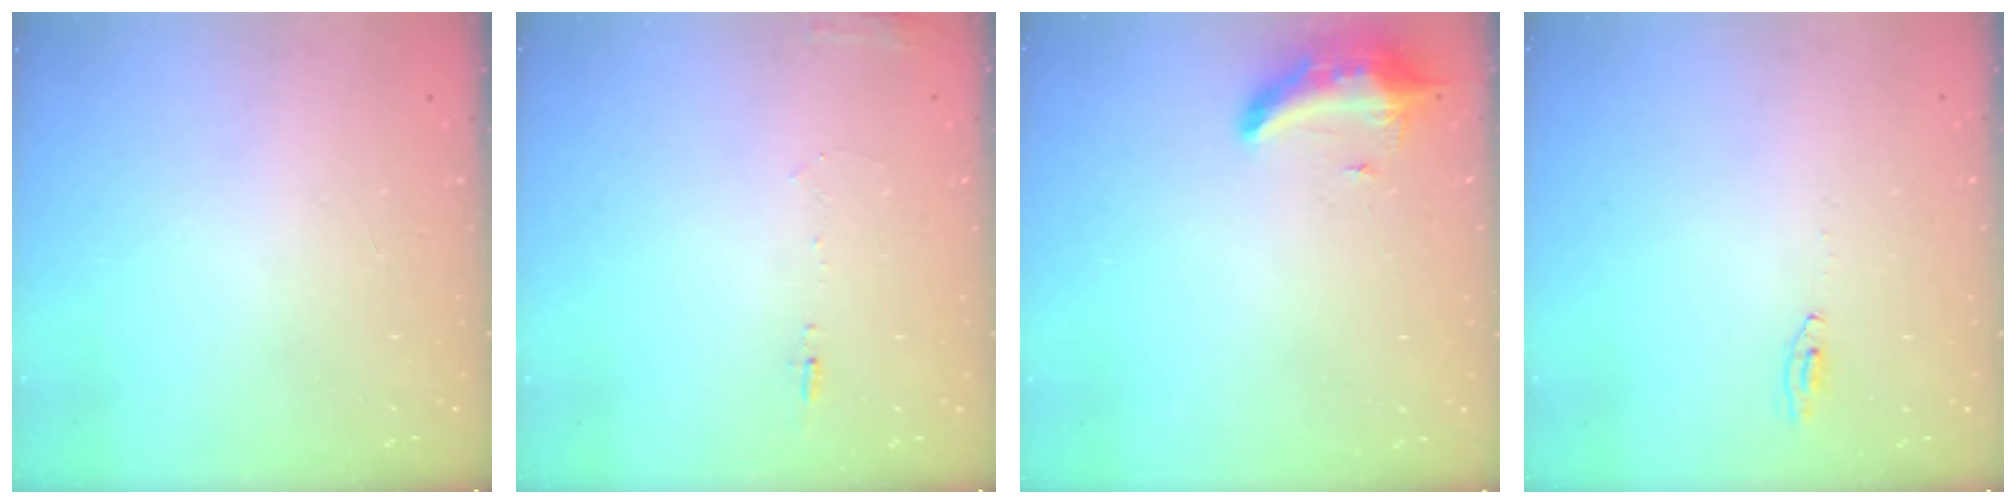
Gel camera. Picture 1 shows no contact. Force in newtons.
{"total": 5.8, "press": 5.6, "slide": 1.6}
{"total": 8.6, "press": 8.4, "slide": 1.5}
{"total": 2.2, "press": 2.2, "slide": 0.2}